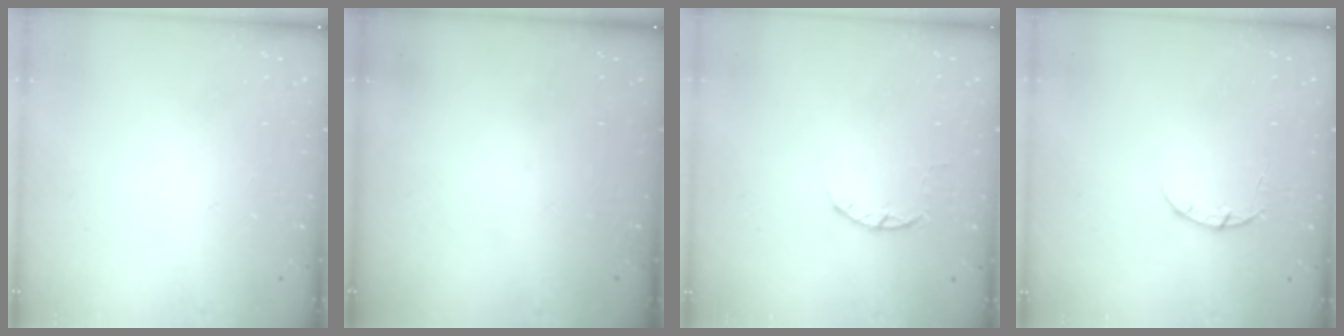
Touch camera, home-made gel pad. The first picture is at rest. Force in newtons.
{"total": 0.0}
{"total": 2.5, "press": 2.4, "slide": 0.4}
{"total": 3.2, "press": 3.2, "slide": 0.3}